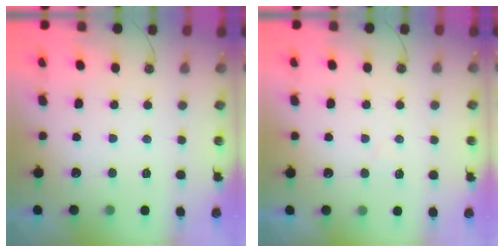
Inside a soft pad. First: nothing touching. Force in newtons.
{"total": 4.8, "press": 4.8, "slide": 0.7}